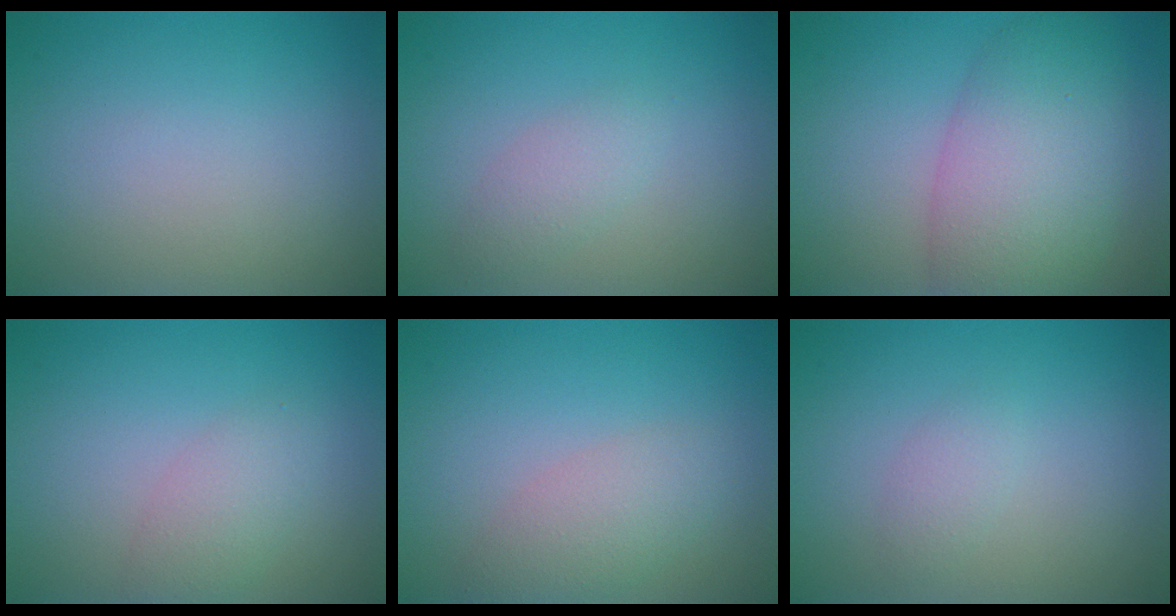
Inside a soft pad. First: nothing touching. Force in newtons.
{"total": 1.7, "press": 1.7, "slide": 0.0}
{"total": 7.6, "press": 7.6, "slide": 0.3}
{"total": 2.2, "press": 2.2, "slide": 0.1}
{"total": 2.9, "press": 2.9, "slide": 0.2}
{"total": 1.2, "press": 1.2, "slide": 0.1}